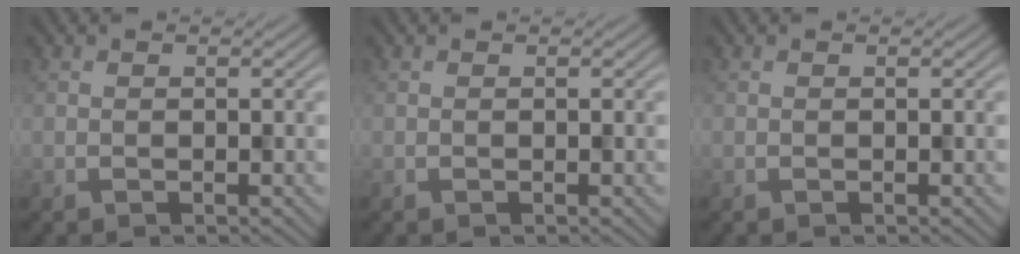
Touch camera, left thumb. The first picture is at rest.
{"total": 0.0}
{"total": 0.0}